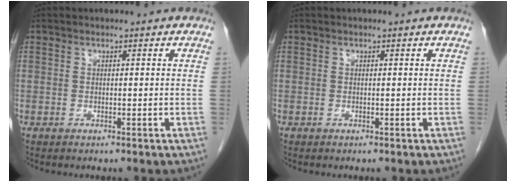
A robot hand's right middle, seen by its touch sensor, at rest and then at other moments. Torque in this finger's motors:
{"motor_torque": [-0.06, 0.07, 0.03, -0.01]}